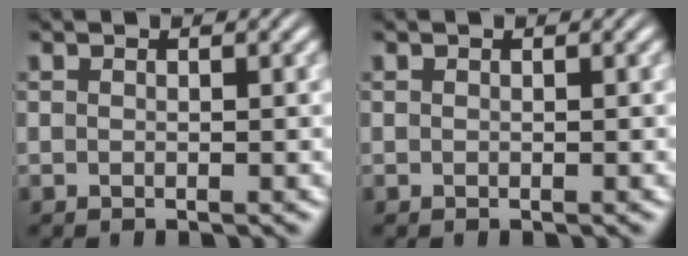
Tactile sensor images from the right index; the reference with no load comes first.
{"total": 0.0}